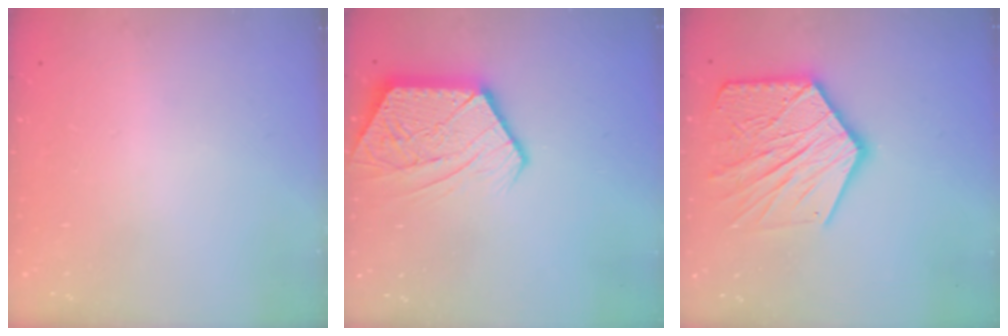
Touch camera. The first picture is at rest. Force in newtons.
{"total": 13.8, "press": 13.8, "slide": 0.9}
{"total": 21.6, "press": 21.6, "slide": 1.6}